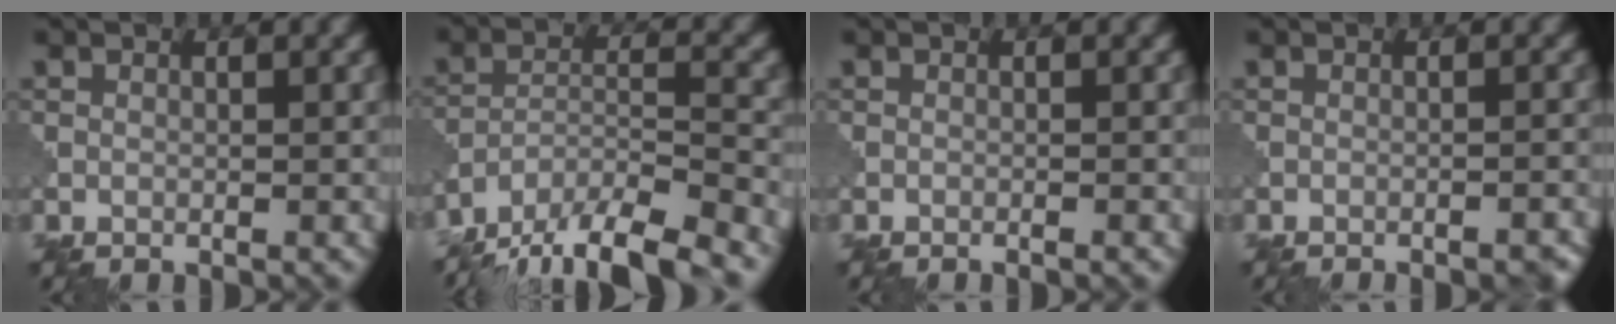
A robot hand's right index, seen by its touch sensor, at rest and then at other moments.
{"total": 11.2, "force": [-9.7, 2.8, 4.8], "torque": [-0.080, -0.012, -0.156]}
{"total": 0.6, "force": [-0.5, 0.1, 0.4], "torque": [-0.002, 0.000, -0.013]}
{"total": 3.2, "force": [-2.6, 0.8, 1.6], "torque": [-0.011, 0.013, -0.031]}